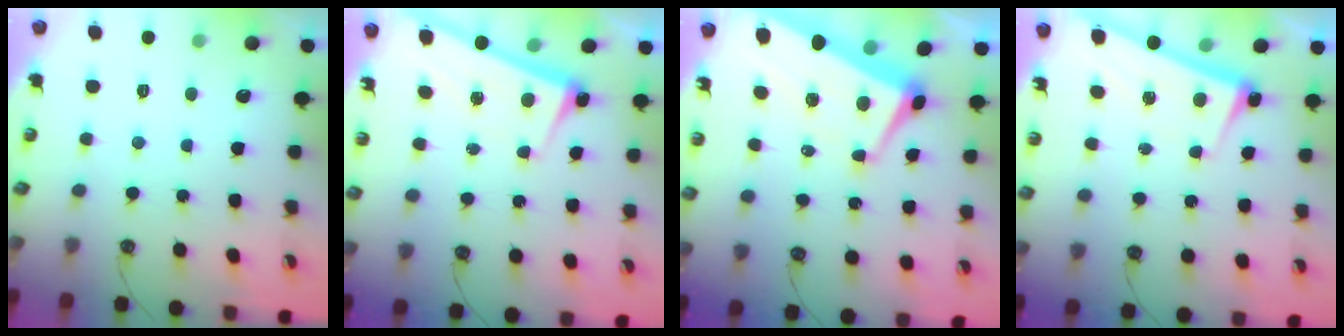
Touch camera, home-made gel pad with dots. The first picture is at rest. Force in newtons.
{"total": 2.8, "press": 2.8, "slide": 0.4}
{"total": 1.7, "press": 1.1, "slide": 1.3}
{"total": 2.6, "press": 2.4, "slide": 0.9}